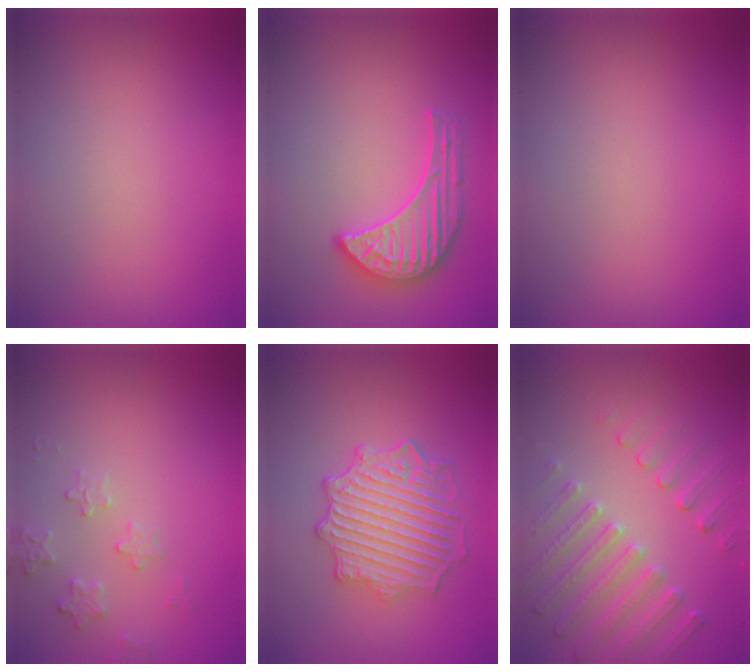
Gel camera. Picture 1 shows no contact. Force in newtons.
{"total": 3.6, "press": 3.5, "slide": 0.5}
{"total": 0.0}
{"total": 1.9, "press": 1.8, "slide": 0.2}
{"total": 5.2, "press": 4.6, "slide": 2.2}
{"total": 4.0, "press": 3.7, "slide": 1.6}